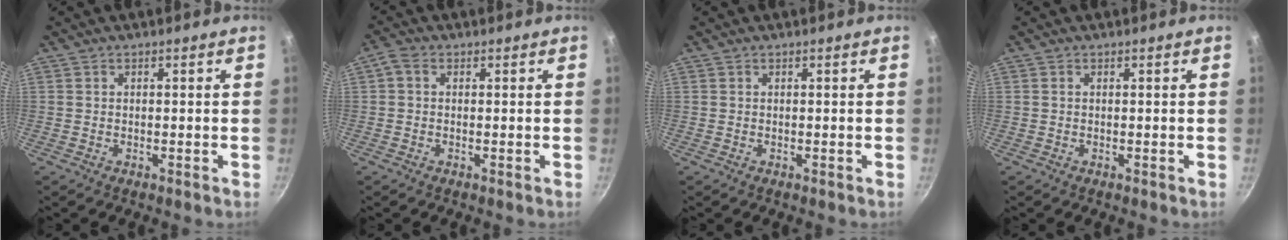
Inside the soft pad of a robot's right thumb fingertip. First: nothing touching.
{"total": 2.3, "force": [0.3, 1.7, 1.6], "torque": [-0.035, 0.010, 0.000]}
{"total": 0.0}
{"total": 0.0}